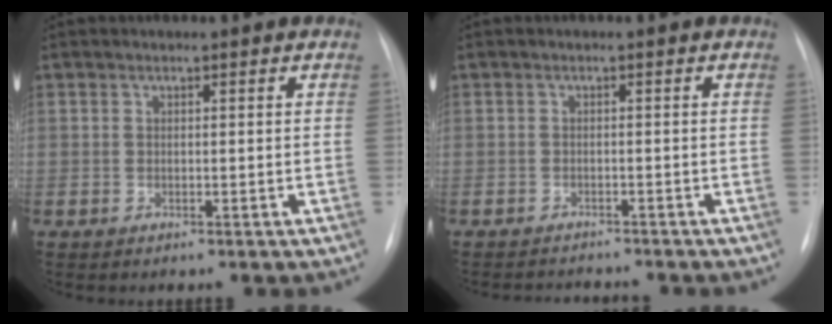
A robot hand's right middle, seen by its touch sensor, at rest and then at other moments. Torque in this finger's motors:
{"motor_torque": [0.28, -0.29, 0.04, -0.01]}